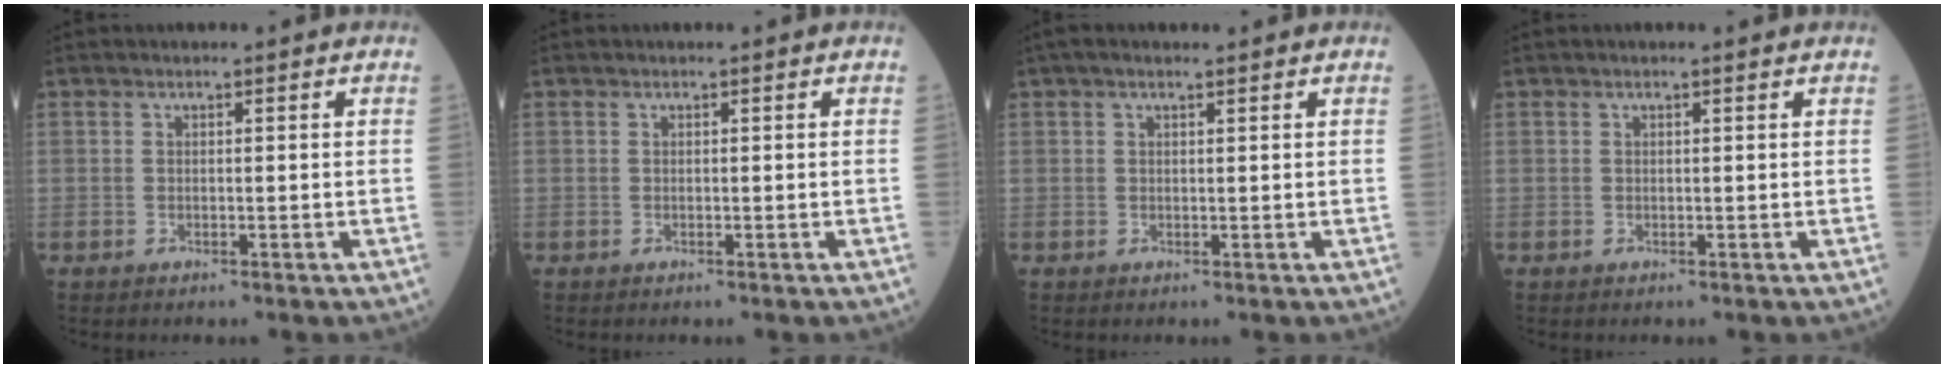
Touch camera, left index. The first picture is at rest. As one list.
[{"total": 0.0}, {"total": 3.0, "force": [2.1, 0.4, 2.1], "torque": [-0.042, 0.027, 0.036]}, {"total": 0.9, "force": [0.7, -0.1, 0.5], "torque": [-0.012, 0.007, 0.012]}]